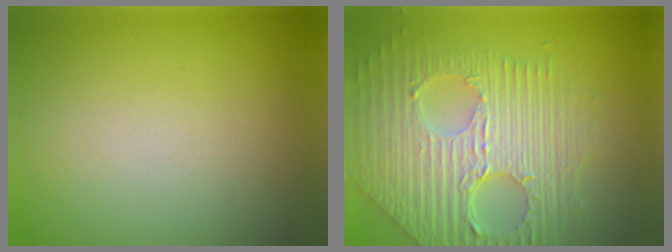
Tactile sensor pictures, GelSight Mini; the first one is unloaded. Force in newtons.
{"total": 9.1, "press": 6.3, "slide": 6.6}